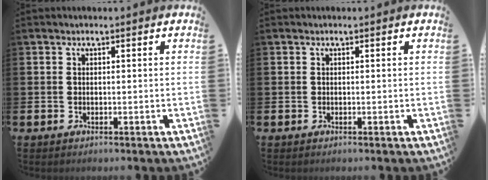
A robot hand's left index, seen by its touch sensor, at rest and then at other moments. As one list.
[{"total": 0.0}]